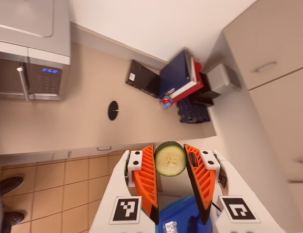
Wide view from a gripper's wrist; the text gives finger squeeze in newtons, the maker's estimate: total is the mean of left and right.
{"total": 8.0, "left": 7.7, "right": 8.3}